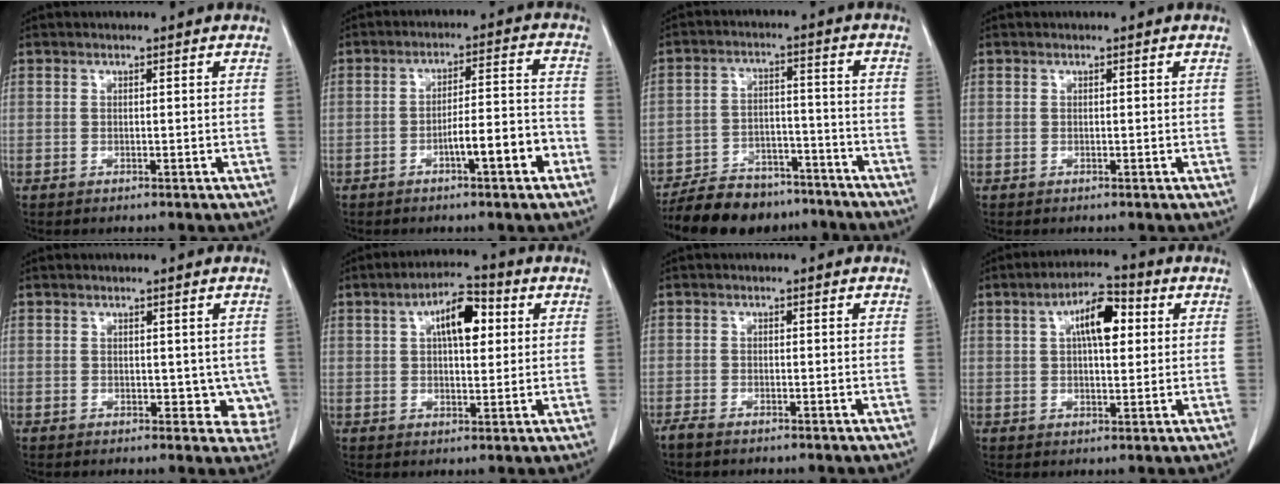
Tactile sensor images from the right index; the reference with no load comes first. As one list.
[{"total": 7.8, "force": [-3.7, 0.9, 6.7], "torque": [-0.103, 0.018, -0.052]}, {"total": 15.8, "force": [-13.8, 6.0, 4.8], "torque": [-0.084, 0.011, -0.203]}, {"total": 0.0}, {"total": 4.0, "force": [0.3, 2.9, 2.8], "torque": [-0.006, -0.002, 0.008]}, {"total": 8.0, "force": [2.4, 3.1, 7.0], "torque": [-0.115, 0.019, 0.036]}, {"total": 2.4, "force": [-1.9, 0.6, 1.3], "torque": [-0.029, -0.005, -0.028]}, {"total": 7.8, "force": [2.2, 2.8, 7.0], "torque": [-0.118, 0.020, 0.033]}]